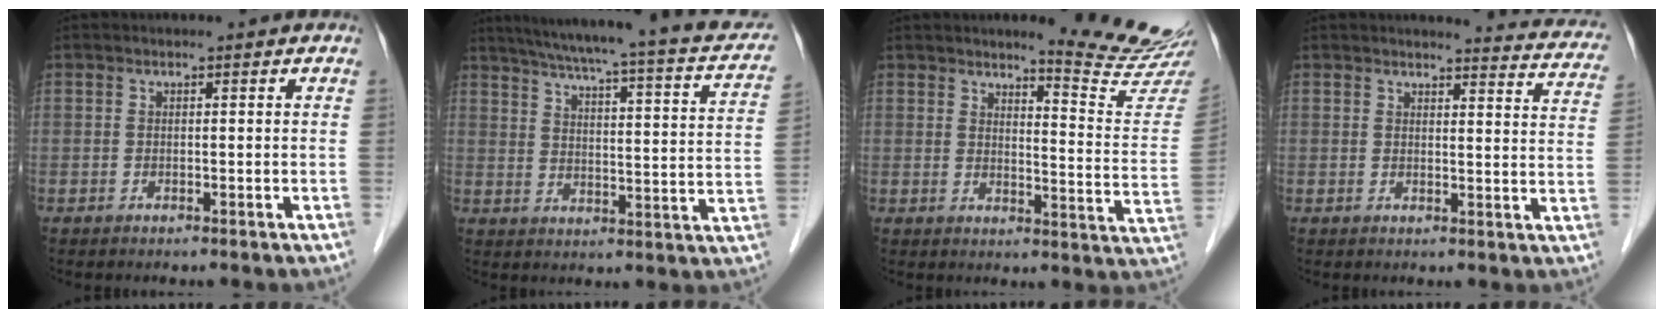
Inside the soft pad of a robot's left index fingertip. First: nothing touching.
{"total": 23.3, "force": [18.6, 3.2, 13.7], "torque": [-0.201, -0.003, 0.219]}
{"total": 12.7, "force": [12.0, -1.5, 3.8], "torque": [-0.046, -0.100, 0.135]}
{"total": 10.6, "force": [10.3, 1.1, 2.1], "torque": [-0.003, -0.055, 0.083]}